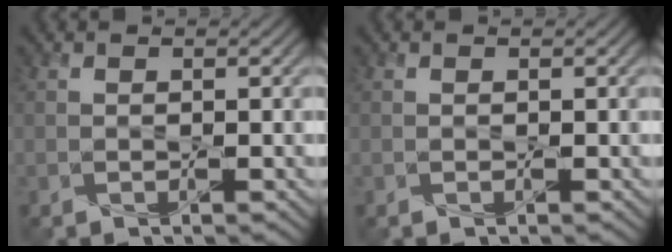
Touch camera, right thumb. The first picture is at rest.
{"total": 0.0}